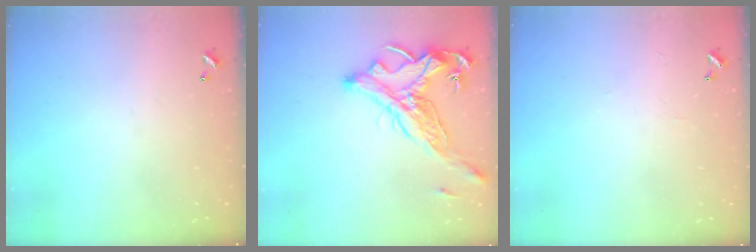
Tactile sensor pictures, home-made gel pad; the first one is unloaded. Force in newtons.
{"total": 5.4, "press": 5.1, "slide": 1.8}
{"total": 2.2, "press": 2.2, "slide": 0.4}